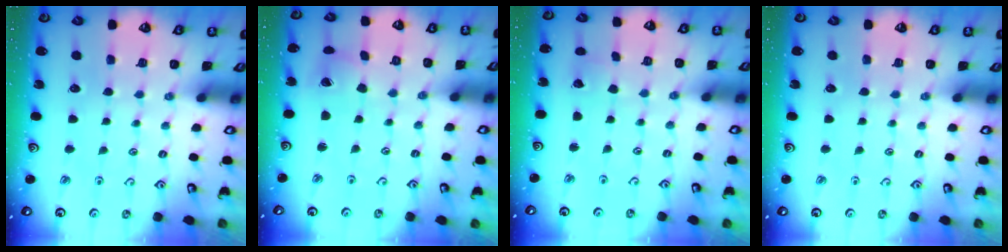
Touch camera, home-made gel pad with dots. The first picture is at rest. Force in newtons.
{"total": 5.9, "press": 5.9, "slide": 0.3}
{"total": 1.4, "press": 1.4, "slide": 0.1}
{"total": 0.0}